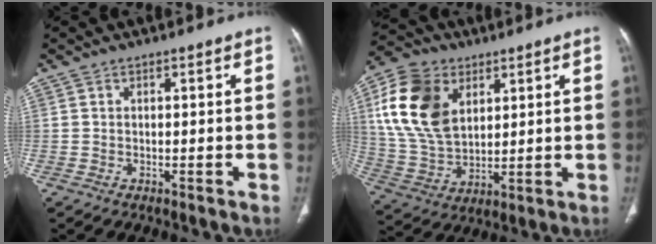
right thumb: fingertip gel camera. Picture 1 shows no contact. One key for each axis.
{"total": 17.3, "fx": 5.9, "fy": 11.7, "fz": 11.3, "tx": -0.208, "ty": -0.011, "tz": 0.118}